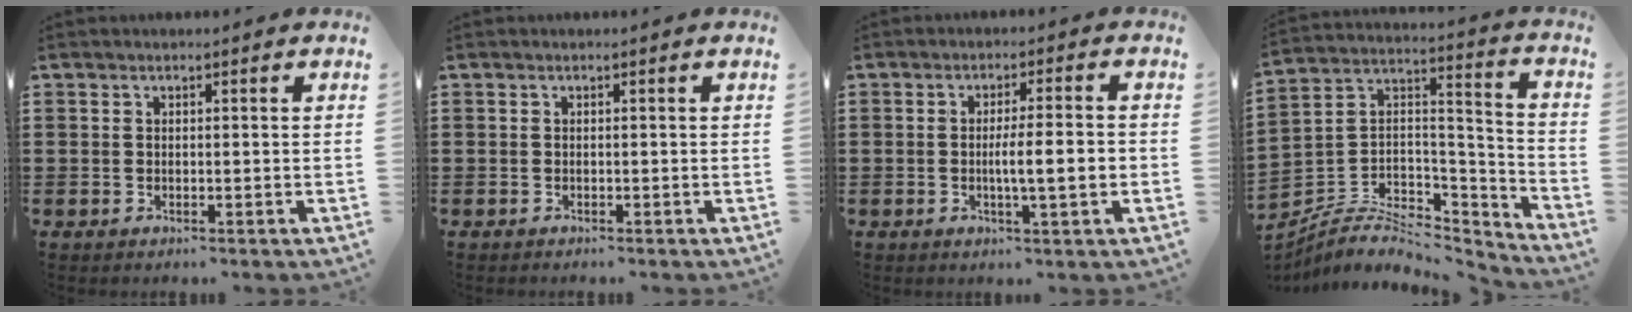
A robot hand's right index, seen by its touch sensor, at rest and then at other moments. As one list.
[{"total": 0.0}, {"total": 5.2, "force": [-0.8, 0.4, 5.1], "torque": [-0.090, -0.003, -0.019]}, {"total": 6.6, "force": [-4.7, 3.6, 2.9], "torque": [-0.070, 0.002, -0.093]}]